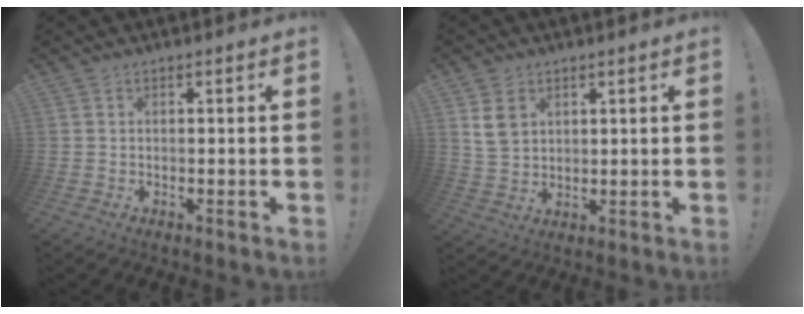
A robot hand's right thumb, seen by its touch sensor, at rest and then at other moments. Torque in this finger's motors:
{"motor_torque": [-0.07, 0.19, 0.16, 0.06, 0.18]}